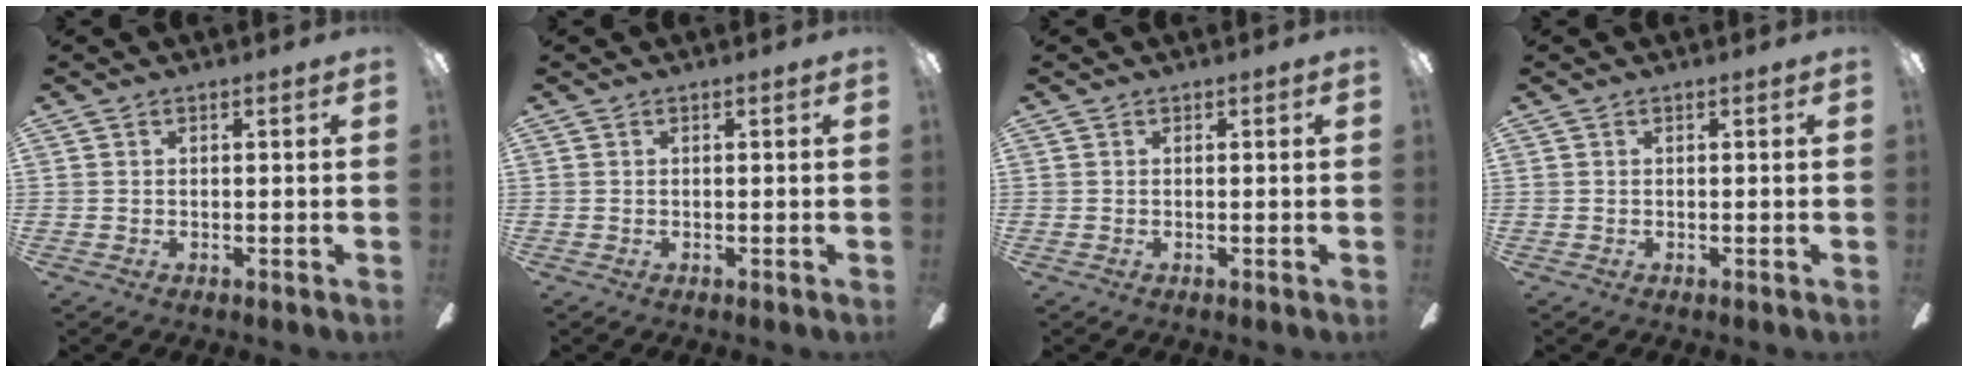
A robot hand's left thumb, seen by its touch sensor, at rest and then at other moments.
{"total": 0.0}
{"total": 0.0}
{"total": 0.0}